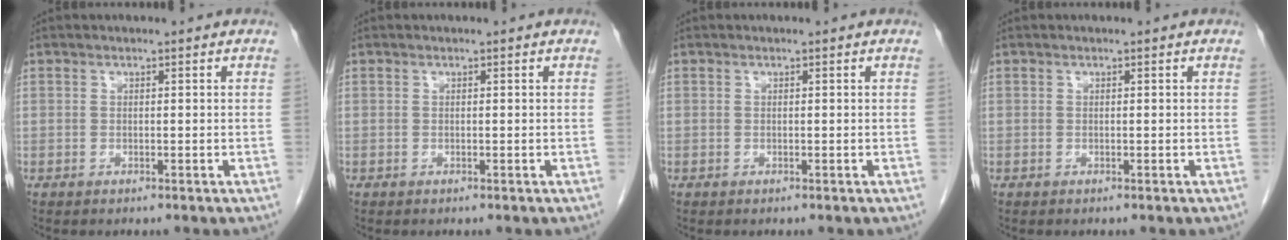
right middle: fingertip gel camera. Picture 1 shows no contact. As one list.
[{"total": 0.0}, {"total": 0.0}, {"total": 0.0}]